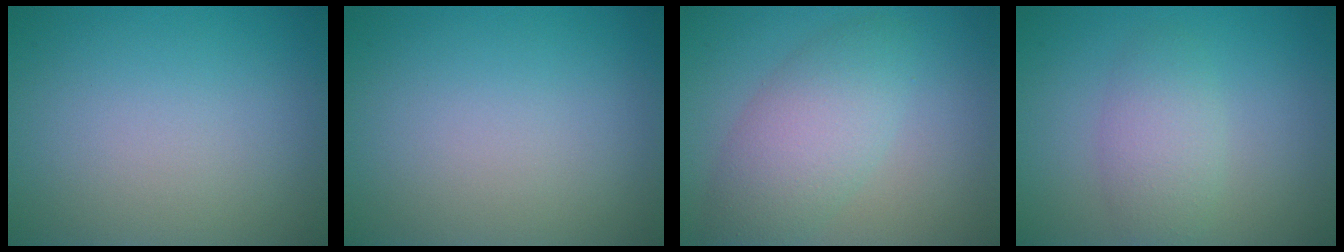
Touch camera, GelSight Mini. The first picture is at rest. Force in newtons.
{"total": 0.0}
{"total": 4.9, "press": 4.9, "slide": 0.1}
{"total": 2.9, "press": 2.9, "slide": 0.1}